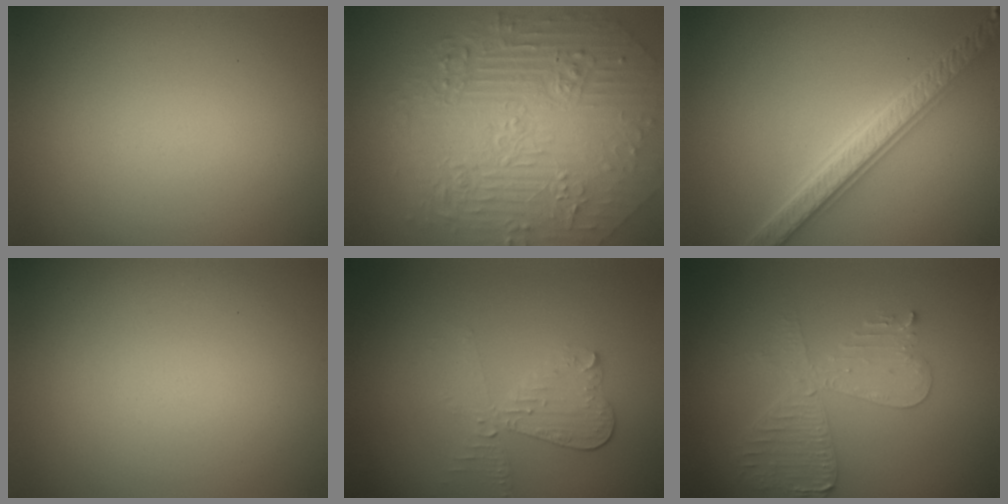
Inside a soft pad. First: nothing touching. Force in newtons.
{"total": 10.6, "press": 7.1, "slide": 7.8}
{"total": 5.4, "press": 5.3, "slide": 1.0}
{"total": 0.0}
{"total": 2.5, "press": 2.3, "slide": 0.9}
{"total": 4.4, "press": 3.8, "slide": 2.1}